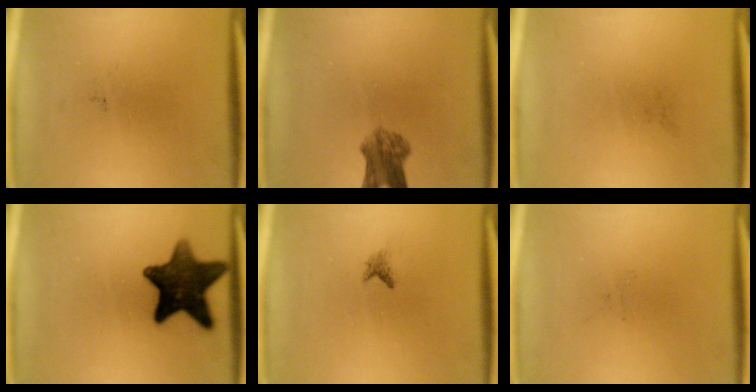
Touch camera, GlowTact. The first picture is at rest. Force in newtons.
{"total": 5.0}
{"total": 0.0}
{"total": 13.3}
{"total": 0.8}
{"total": 0.0}